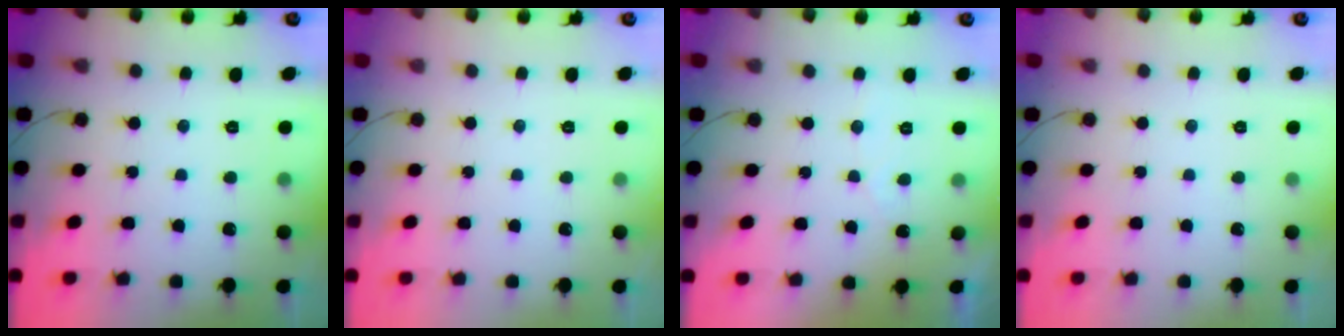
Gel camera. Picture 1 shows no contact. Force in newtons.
{"total": 0.0}
{"total": 2.2, "press": 2.2, "slide": 0.1}
{"total": 0.0}